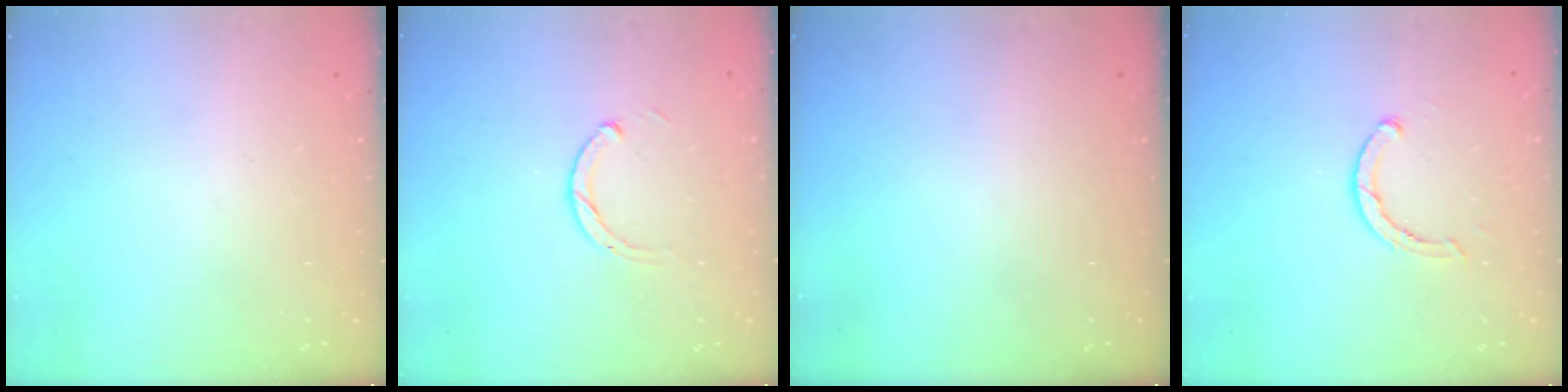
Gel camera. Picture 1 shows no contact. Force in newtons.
{"total": 2.3, "press": 2.3, "slide": 0.3}
{"total": 0.0}
{"total": 3.7, "press": 3.7, "slide": 0.7}